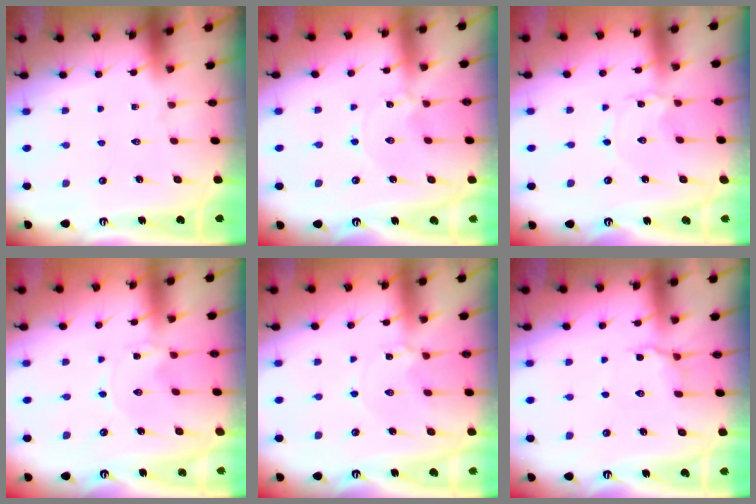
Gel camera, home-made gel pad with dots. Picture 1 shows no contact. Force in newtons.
{"total": 0.0}
{"total": 0.6, "press": 0.6, "slide": 0.1}
{"total": 0.0}
{"total": 1.7, "press": 1.7, "slide": 0.2}
{"total": 5.8, "press": 5.6, "slide": 1.2}